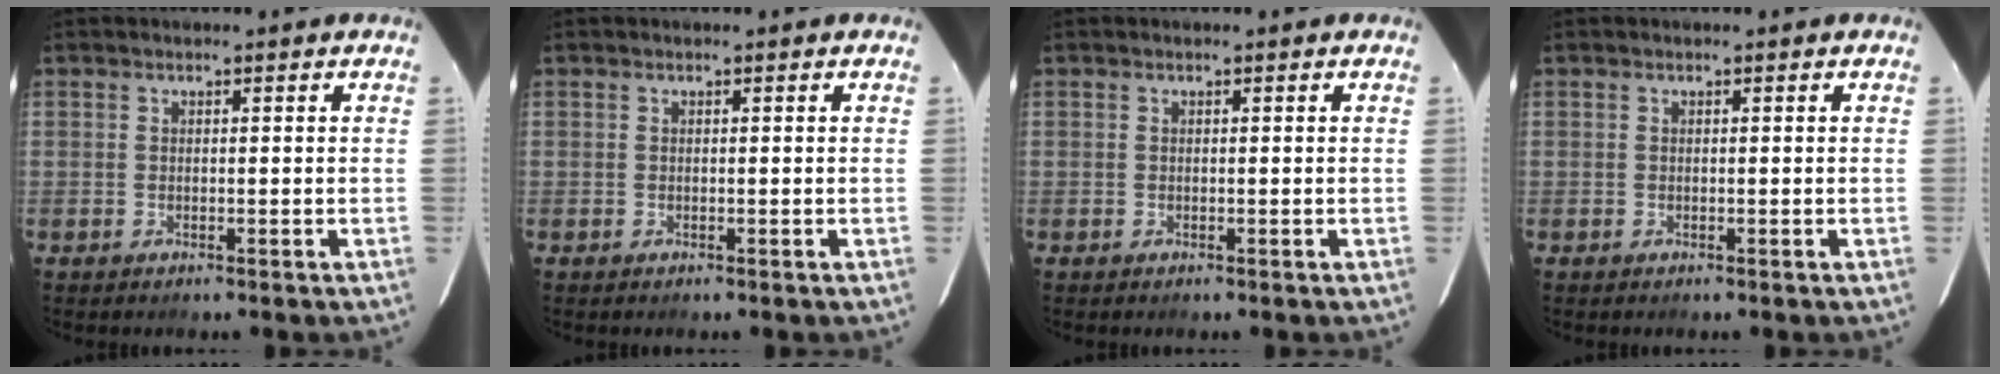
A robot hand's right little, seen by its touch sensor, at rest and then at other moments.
{"total": 0.0}
{"total": 0.0}
{"total": 0.0}